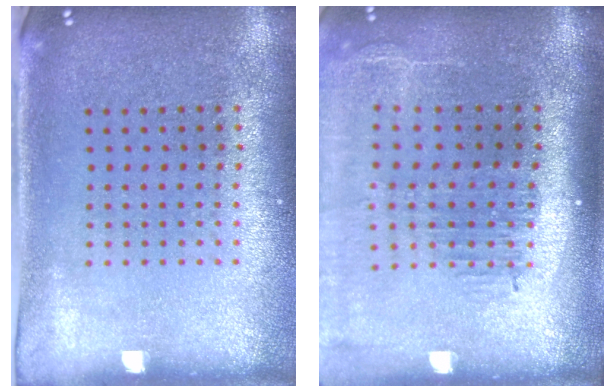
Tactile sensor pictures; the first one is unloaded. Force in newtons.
{"total": 2.4, "press": 1.9, "slide": 1.4}